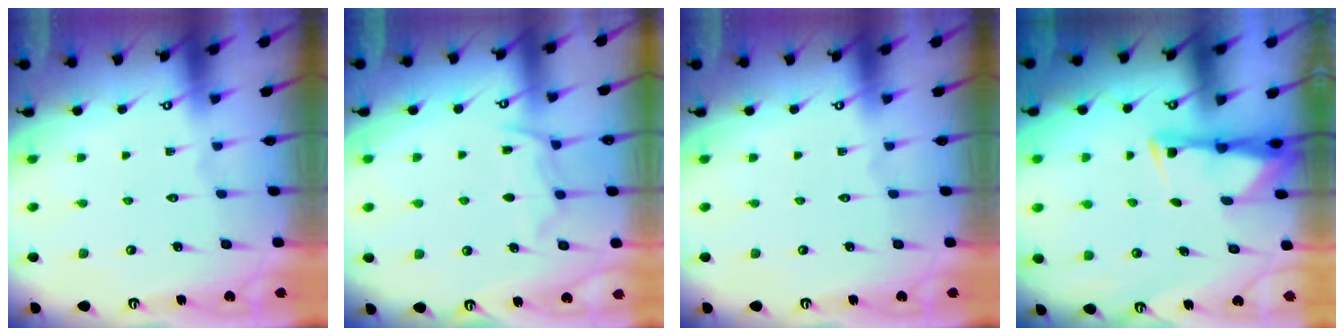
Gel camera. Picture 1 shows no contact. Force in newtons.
{"total": 8.7, "press": 8.6, "slide": 1.1}
{"total": 0.0}
{"total": 3.2, "press": 3.1, "slide": 0.4}